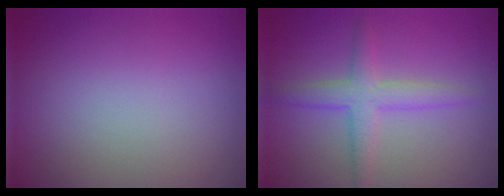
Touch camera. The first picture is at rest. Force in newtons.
{"total": 3.0, "press": 3.0, "slide": 0.1}